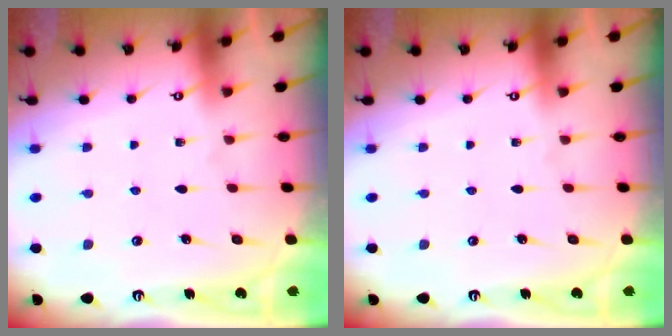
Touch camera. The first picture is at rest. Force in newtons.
{"total": 0.0}